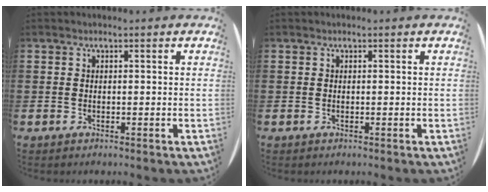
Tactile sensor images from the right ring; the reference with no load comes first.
{"total": 0.0}